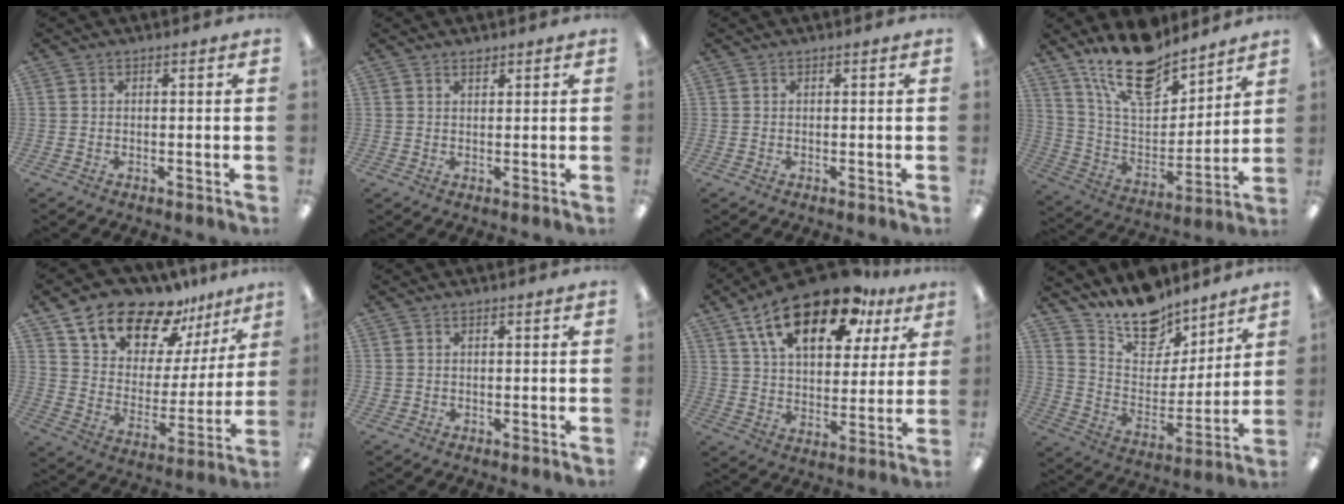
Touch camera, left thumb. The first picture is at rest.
{"total": 1.2, "force": [1.1, 0.3, 0.2], "torque": [-0.006, -0.002, 0.022]}
{"total": 0.0}
{"total": 18.6, "force": [14.5, 7.4, 8.9], "torque": [-0.173, -0.085, 0.257]}
{"total": 16.5, "force": [13.8, 7.9, 4.7], "torque": [-0.097, -0.108, 0.248]}
{"total": 0.8, "force": [0.4, 0.7, 0.1], "torque": [-0.004, 0.004, 0.007]}
{"total": 20.4, "force": [12.6, 9.8, 12.7], "torque": [-0.216, -0.058, 0.214]}
{"total": 14.5, "force": [12.5, 6.4, 3.7], "torque": [-0.082, -0.096, 0.232]}